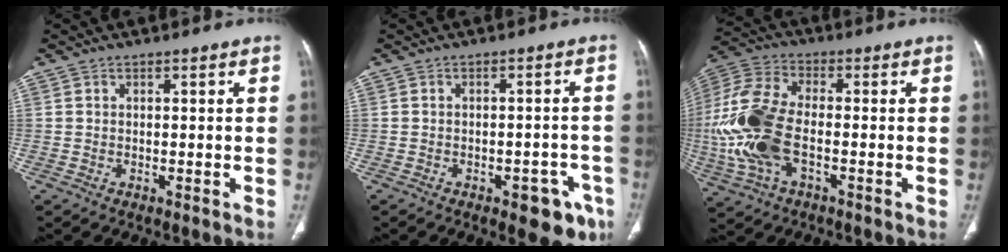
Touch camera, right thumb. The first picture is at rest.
{"total": 7.8, "force": [-4.2, 3.7, 5.5], "torque": [-0.039, 0.019, -0.047]}
{"total": 17.1, "force": [-3.0, 9.0, 14.3], "torque": [-0.336, 0.013, -0.055]}